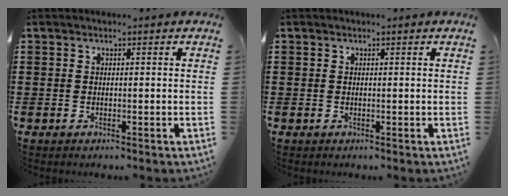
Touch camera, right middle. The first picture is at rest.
{"total": 0.0}